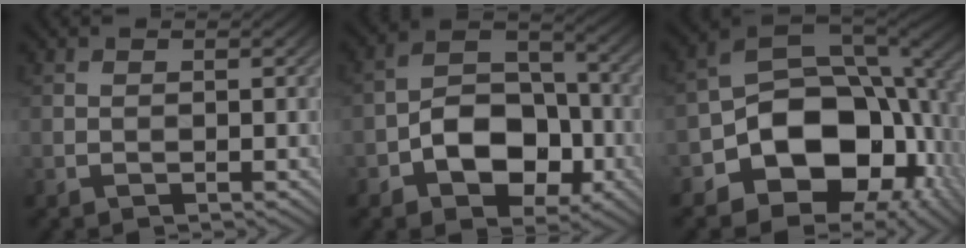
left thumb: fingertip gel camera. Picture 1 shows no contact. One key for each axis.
{"total": 9.7, "fx": -3.5, "fy": 6.3, "fz": 6.5, "tx": -0.105, "ty": 0.003, "tz": -0.070}
{"total": 16.2, "fx": -4.5, "fy": 11.7, "fz": 10.3, "tx": -0.173, "ty": -0.031, "tz": -0.075}